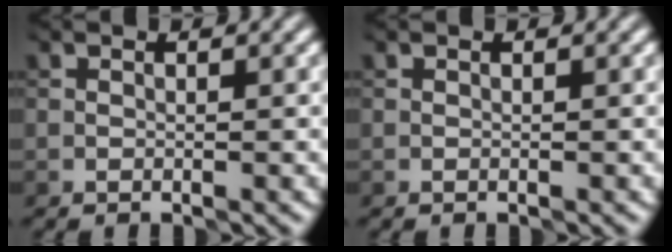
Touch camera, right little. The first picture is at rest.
{"total": 0.0}